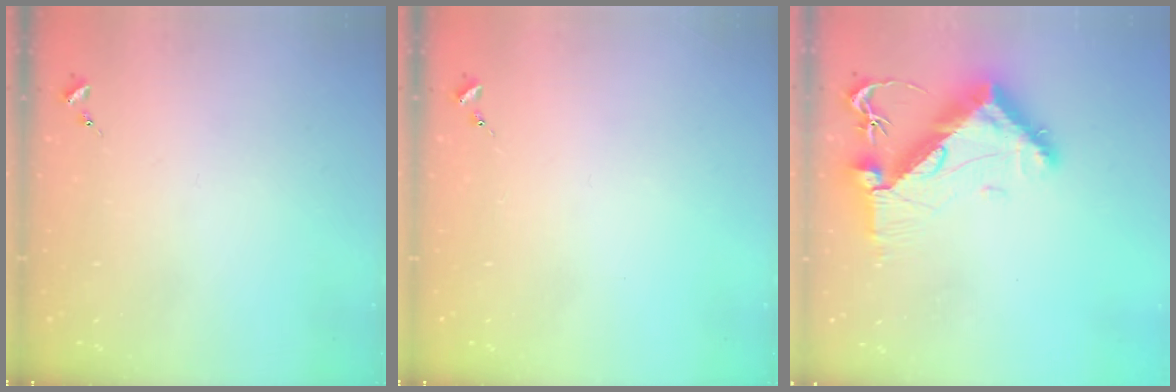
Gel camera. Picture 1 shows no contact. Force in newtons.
{"total": 0.0}
{"total": 12.1, "press": 12.0, "slide": 1.7}